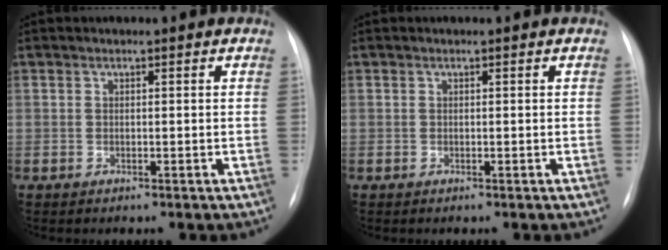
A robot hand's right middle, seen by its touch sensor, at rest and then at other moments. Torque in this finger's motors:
{"motor_torque": [-0.01, 0.00, 0.00, 0.00]}